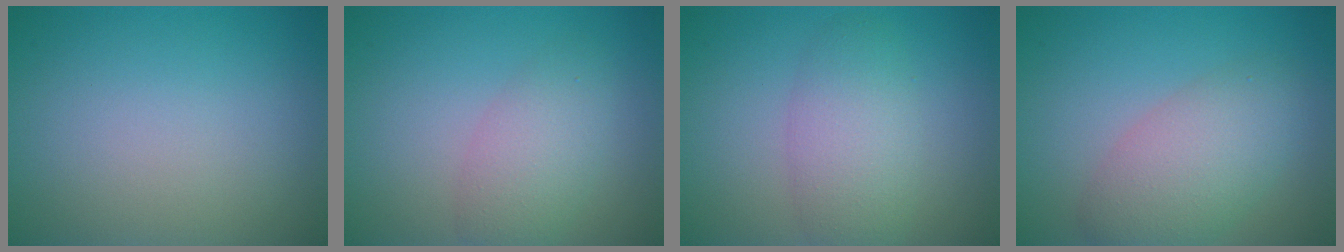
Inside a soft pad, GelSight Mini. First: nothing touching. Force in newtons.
{"total": 2.3, "press": 2.3, "slide": 0.2}
{"total": 4.0, "press": 4.0, "slide": 0.1}
{"total": 5.0, "press": 5.0, "slide": 0.2}